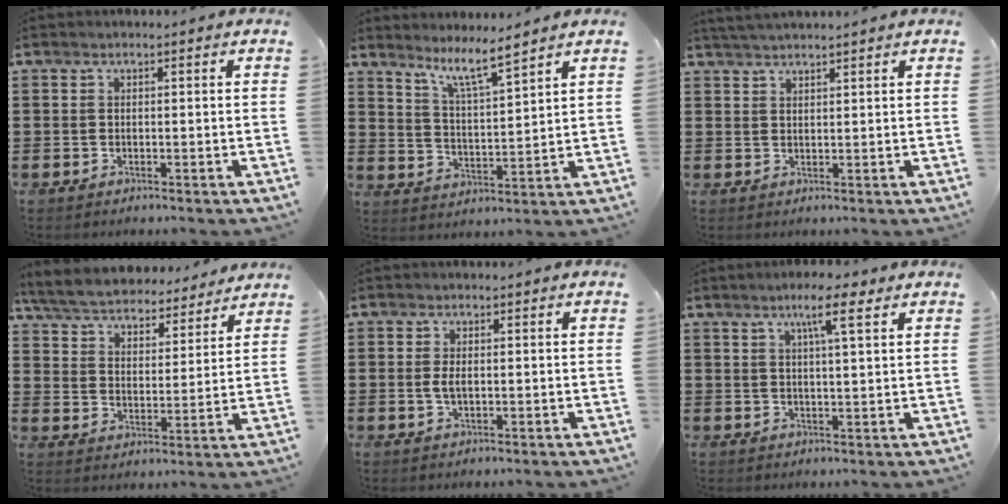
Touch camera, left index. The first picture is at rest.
{"total": 6.6, "force": [5.6, -0.1, 3.4], "torque": [-0.086, -0.026, 0.096]}
{"total": 2.2, "force": [2.1, -0.2, 0.4], "torque": [-0.012, -0.001, 0.041]}
{"total": 5.8, "force": [5.7, 0.4, 1.1], "torque": [-0.048, -0.037, 0.097]}
{"total": 2.2, "force": [0.0, 1.0, 1.9], "torque": [-0.046, -0.001, -0.003]}
{"total": 6.3, "force": [3.8, 0.7, 5.0], "torque": [-0.091, 0.000, 0.059]}